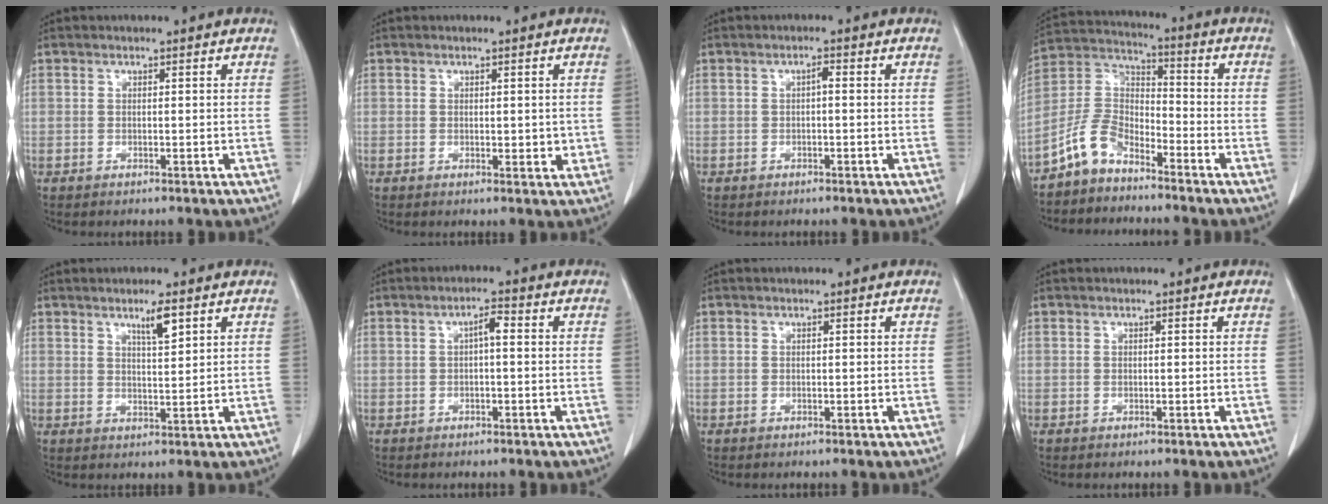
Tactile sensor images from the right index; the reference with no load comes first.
{"total": 2.2, "force": [0.2, 1.1, 1.9], "torque": [-0.023, -0.003, 0.007]}
{"total": 1.1, "force": [0.0, 0.3, 1.0], "torque": [-0.017, 0.003, 0.000]}
{"total": 7.9, "force": [-6.0, 3.9, 3.4], "torque": [-0.080, 0.023, -0.125]}
{"total": 3.7, "force": [2.3, 0.4, 2.9], "torque": [-0.050, -0.003, 0.040]}
{"total": 2.3, "force": [0.1, 0.5, 2.2], "torque": [-0.037, 0.006, 0.002]}
{"total": 0.0}
{"total": 0.0}